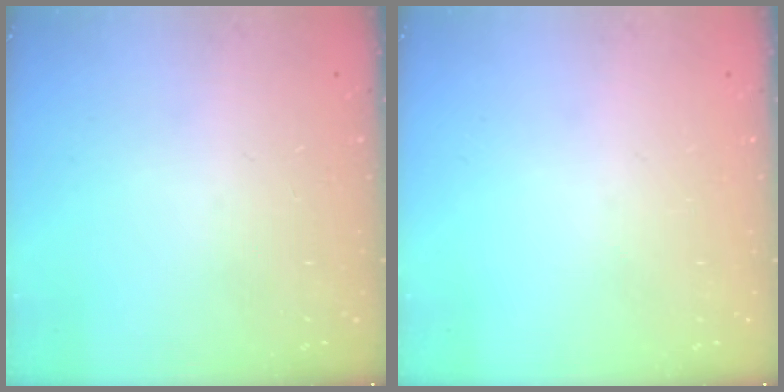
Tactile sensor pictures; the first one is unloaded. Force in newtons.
{"total": 0.0}